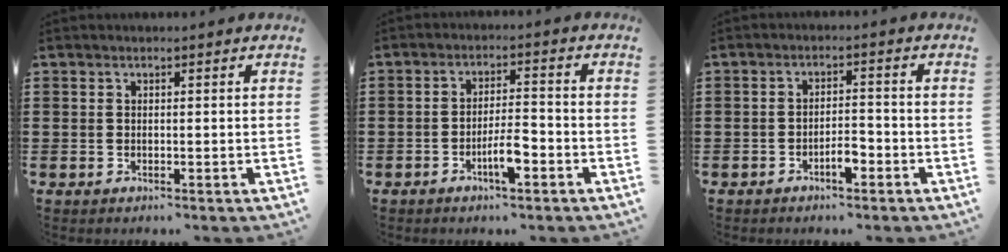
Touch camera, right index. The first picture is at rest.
{"total": 5.1, "force": [-2.4, 1.4, 4.3], "torque": [-0.085, 0.003, -0.047]}
{"total": 3.3, "force": [-2.0, 1.2, 2.4], "torque": [-0.042, 0.007, -0.038]}